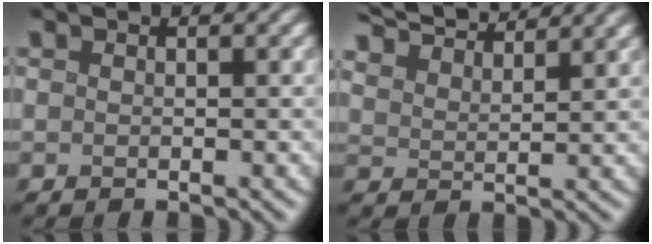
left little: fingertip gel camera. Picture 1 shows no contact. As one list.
[{"total": 7.2, "force": [6.6, 1.4, 2.5], "torque": [-0.049, 0.020, 0.089]}]